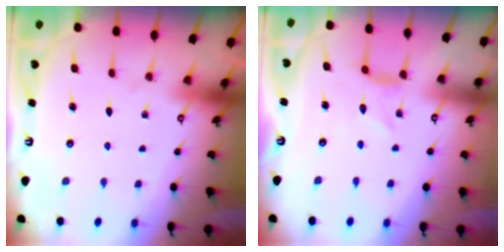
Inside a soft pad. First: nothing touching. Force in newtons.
{"total": 0.0}